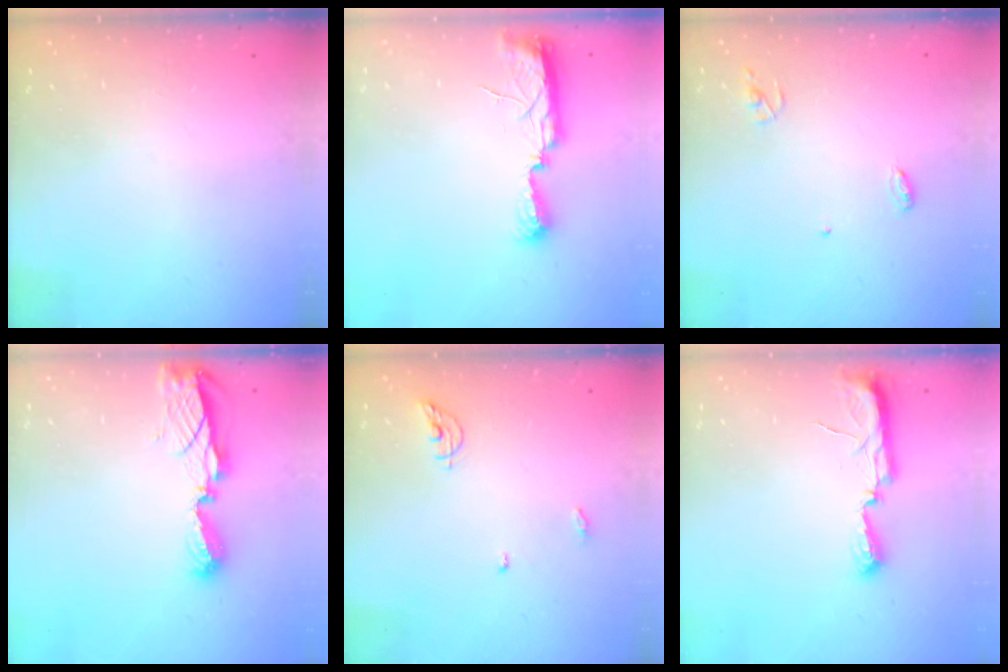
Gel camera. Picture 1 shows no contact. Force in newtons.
{"total": 10.0, "press": 8.9, "slide": 4.5}
{"total": 3.5, "press": 3.5, "slide": 0.2}
{"total": 8.5, "press": 8.5, "slide": 0.3}
{"total": 6.3, "press": 6.2, "slide": 0.6}
{"total": 7.7, "press": 7.6, "slide": 1.0}